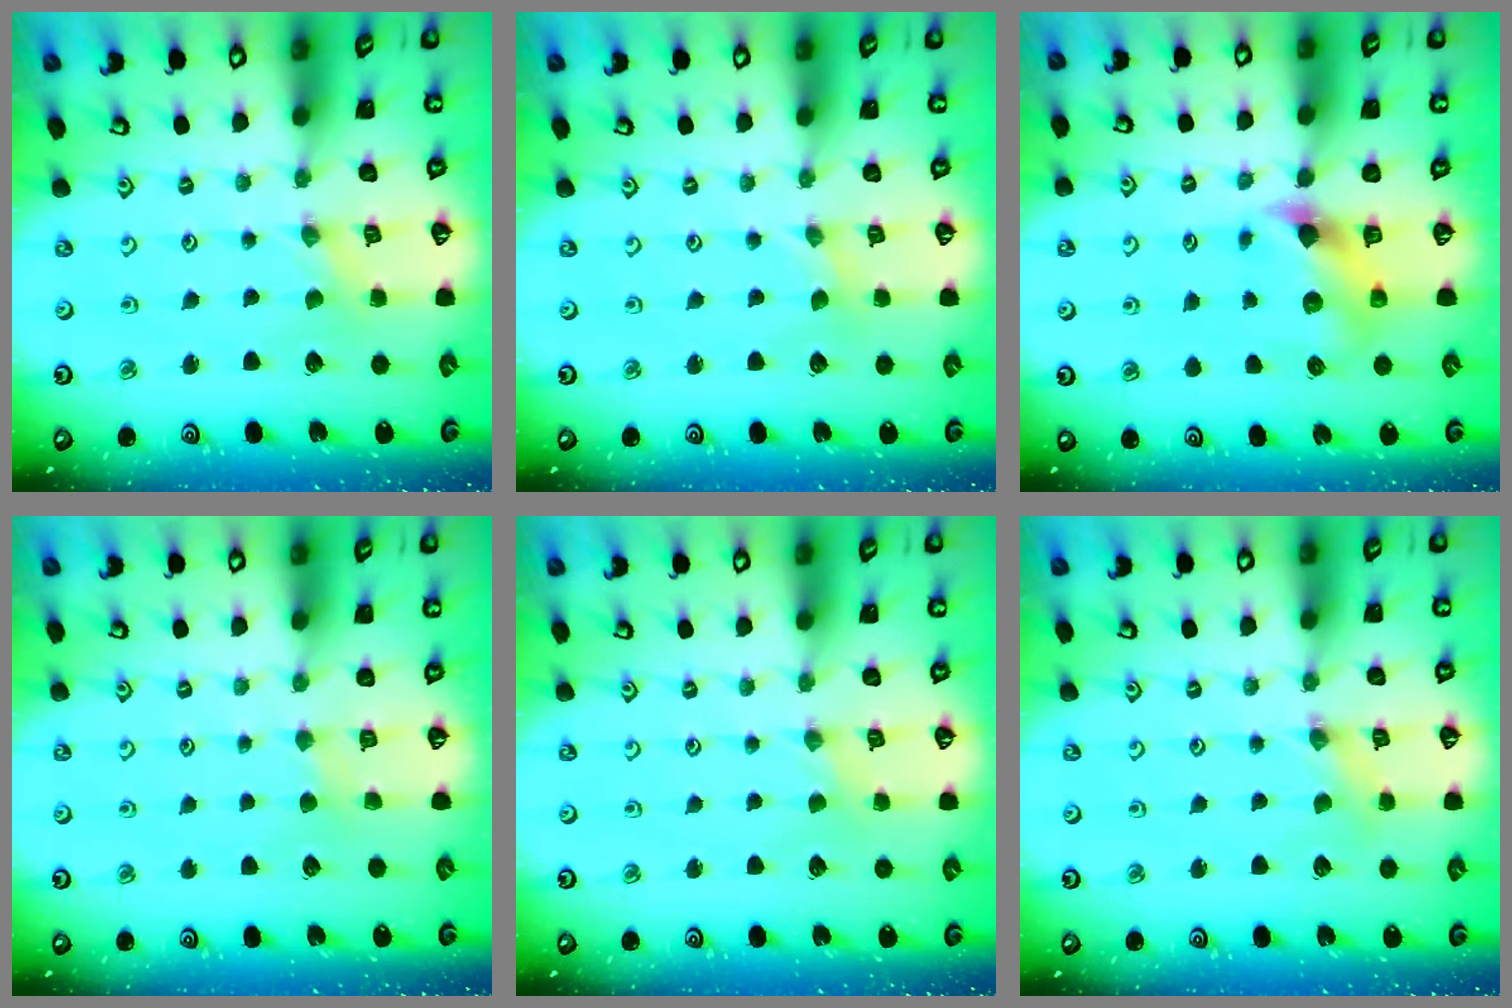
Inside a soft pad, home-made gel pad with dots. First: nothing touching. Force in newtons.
{"total": 0.0}
{"total": 7.3, "press": 7.3, "slide": 0.6}
{"total": 2.0, "press": 2.0, "slide": 0.3}
{"total": 0.0}
{"total": 0.8, "press": 0.8, "slide": 0.0}